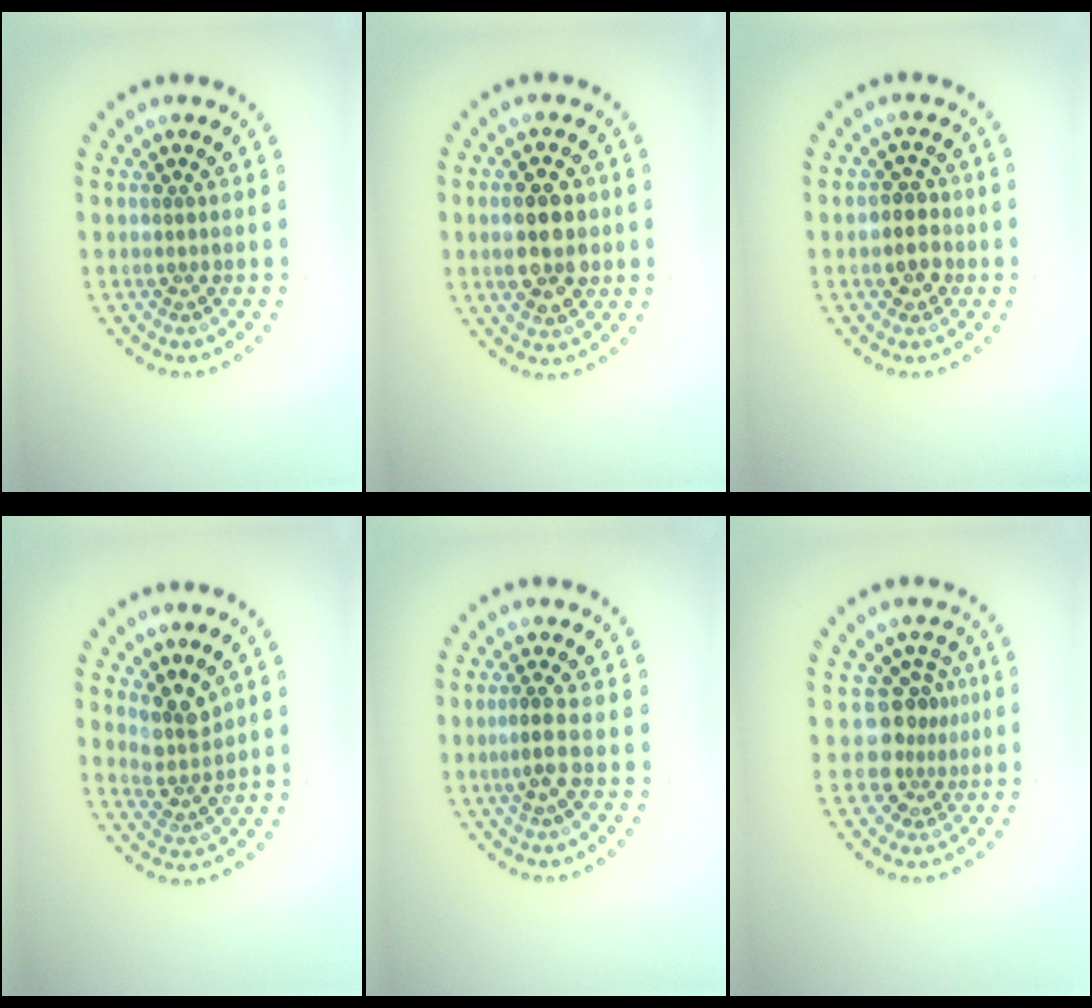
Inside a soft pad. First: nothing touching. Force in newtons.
{"total": 4.6, "press": 4.6, "slide": 0.1}
{"total": 2.5, "press": 2.3, "slide": 1.0}
{"total": 2.6, "press": 2.0, "slide": 1.8}
{"total": 1.8, "press": 1.5, "slide": 1.0}
{"total": 3.3, "press": 2.3, "slide": 2.4}